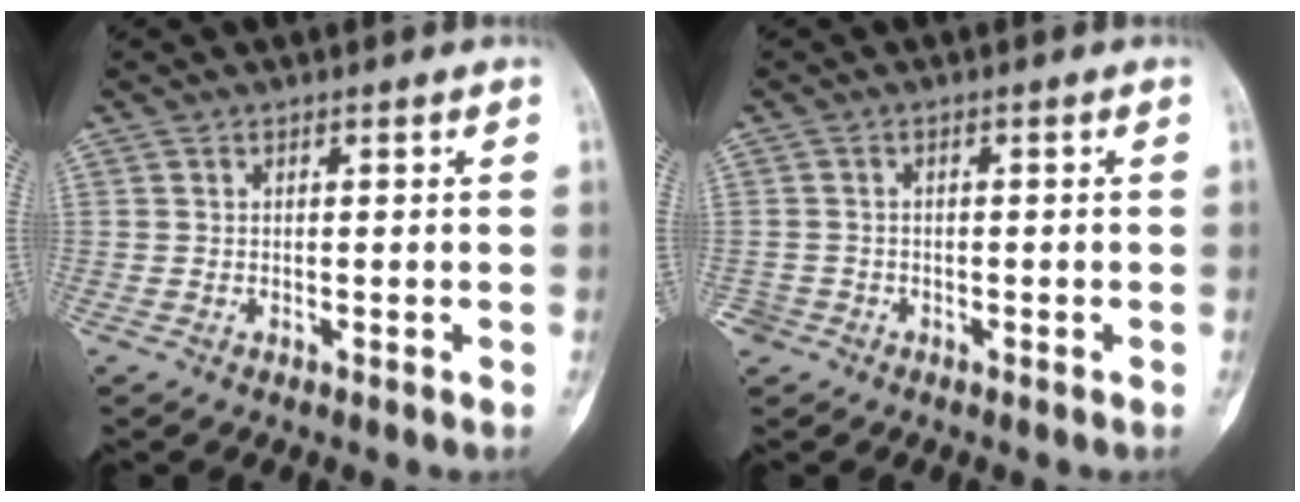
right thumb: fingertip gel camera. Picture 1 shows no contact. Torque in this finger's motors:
{"motor_torque": [-0.16, -0.15, -0.03, -0.18, -0.04]}